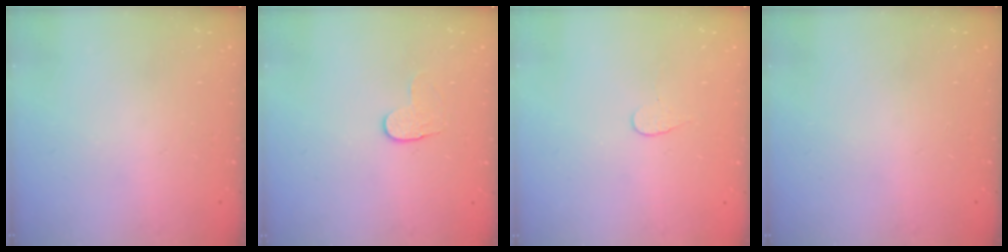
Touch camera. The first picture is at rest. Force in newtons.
{"total": 4.0, "press": 4.0, "slide": 0.5}
{"total": 3.9, "press": 3.9, "slide": 0.3}
{"total": 0.0}